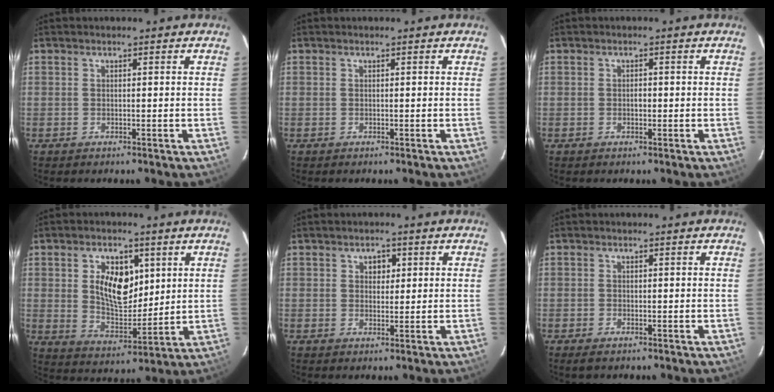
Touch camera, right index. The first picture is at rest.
{"total": 0.0}
{"total": 1.2, "force": [-0.2, 0.7, 0.9], "torque": [-0.016, 0.003, -0.004]}
{"total": 10.6, "force": [3.1, 6.3, 7.9], "torque": [-0.141, 0.004, 0.063]}
{"total": 2.3, "force": [0.8, 1.9, 1.1], "torque": [-0.011, 0.009, 0.014]}
{"total": 0.6, "force": [-0.4, 0.3, 0.2], "torque": [-0.003, 0.000, -0.010]}